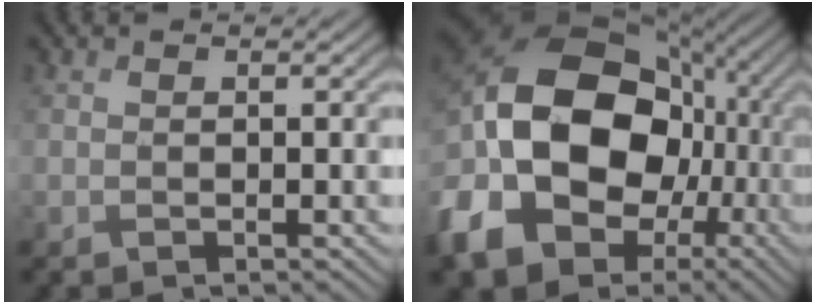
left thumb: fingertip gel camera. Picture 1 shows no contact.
{"total": 21.3, "force": [-3.2, 16.2, 13.5], "torque": [-0.318, -0.003, -0.079]}